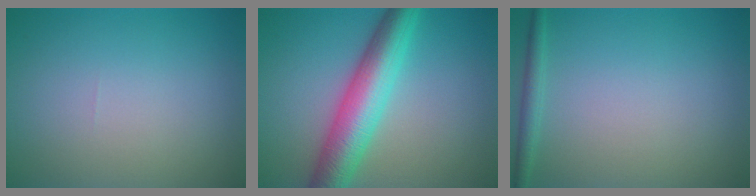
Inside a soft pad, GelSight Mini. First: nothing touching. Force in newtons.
{"total": 7.2, "press": 7.2, "slide": 0.1}
{"total": 1.4, "press": 1.4, "slide": 0.1}